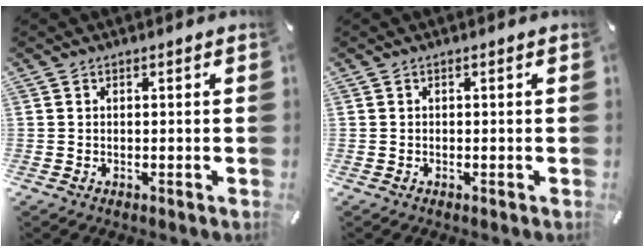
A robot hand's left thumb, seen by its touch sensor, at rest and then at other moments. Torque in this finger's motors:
{"motor_torque": [-0.22, -0.22, 0.02, -0.02, 0.00]}